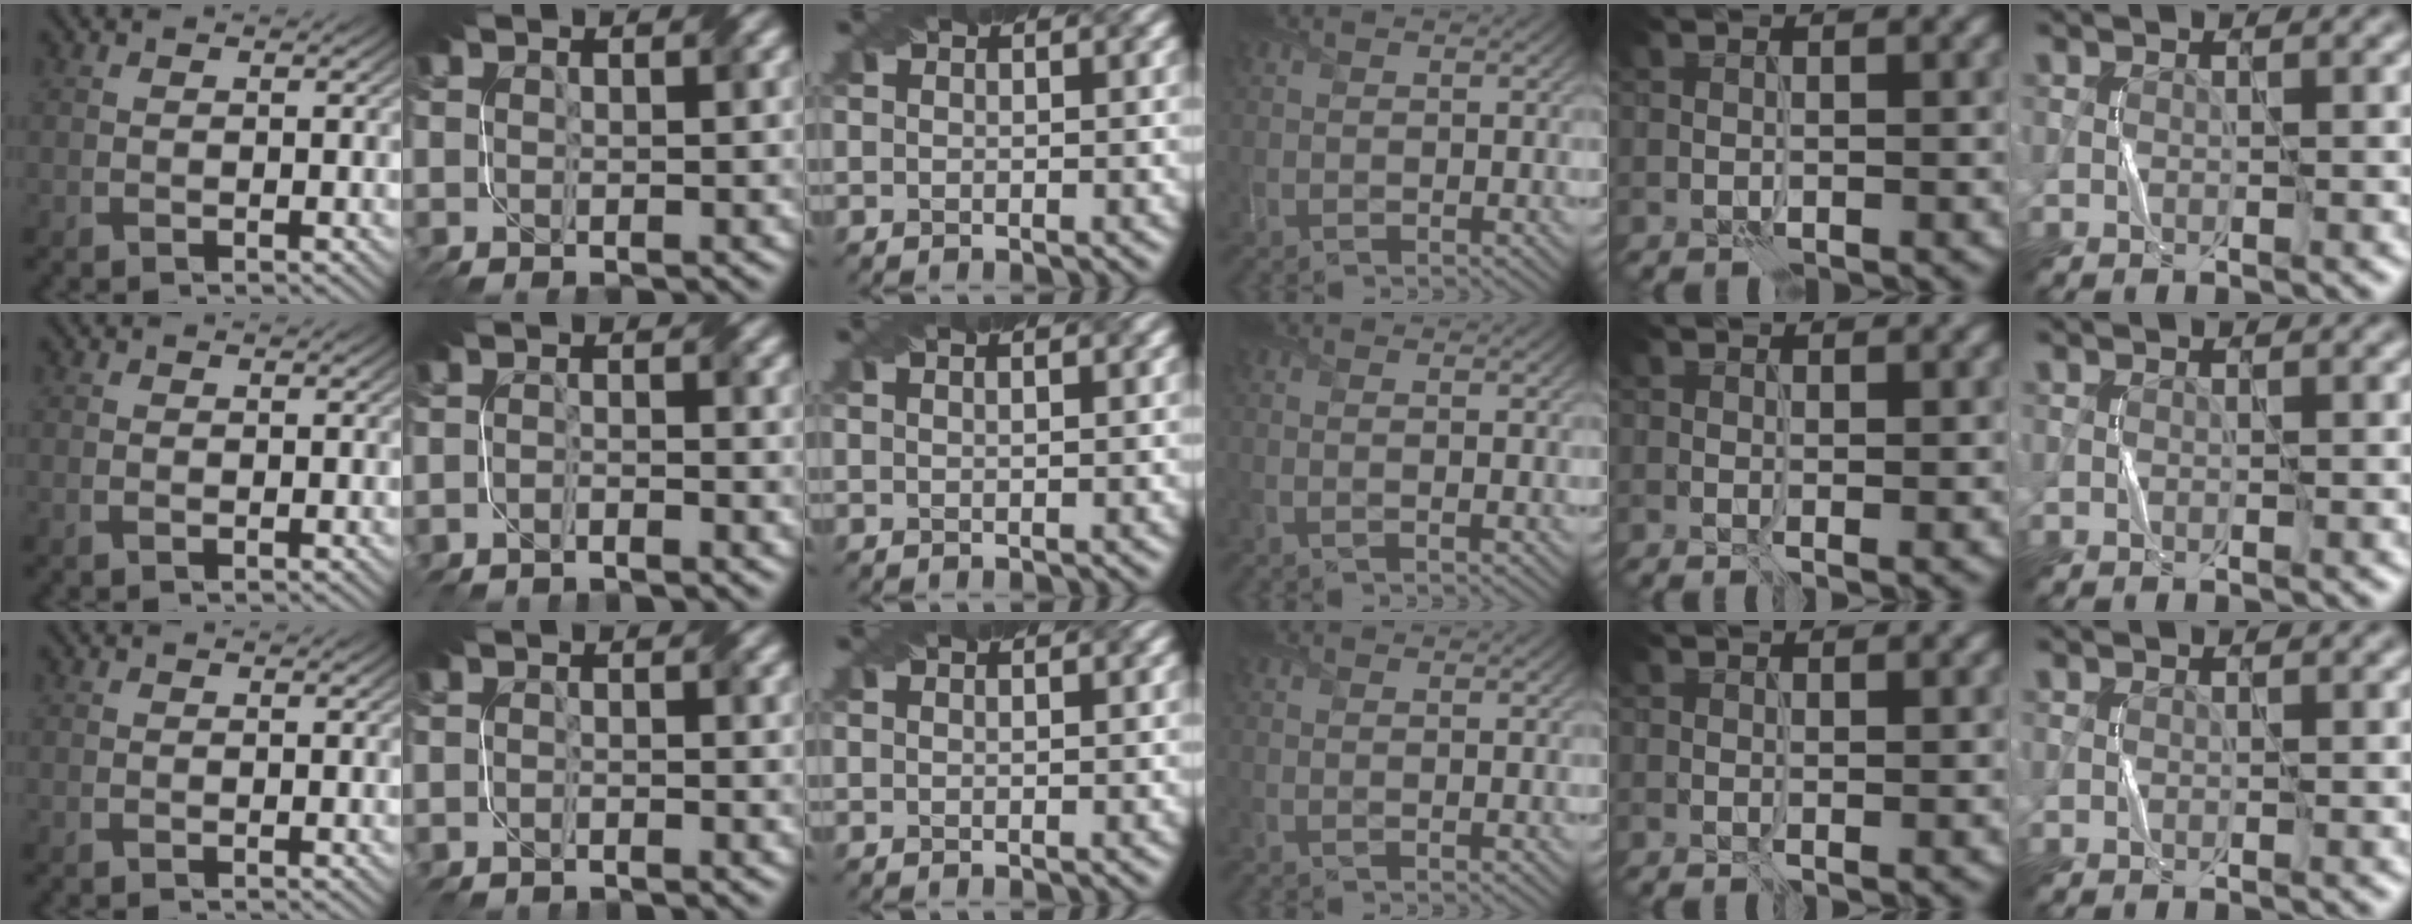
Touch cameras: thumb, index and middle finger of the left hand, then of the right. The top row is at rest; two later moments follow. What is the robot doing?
{"motion": "fold", "object": "netting"}